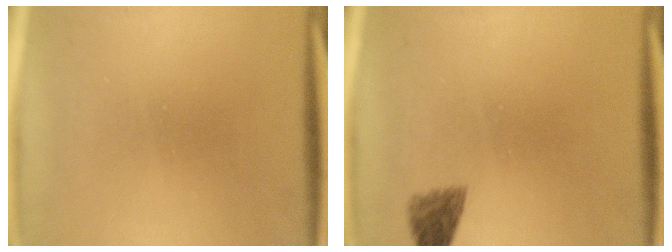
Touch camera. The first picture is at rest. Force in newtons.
{"total": 2.0}